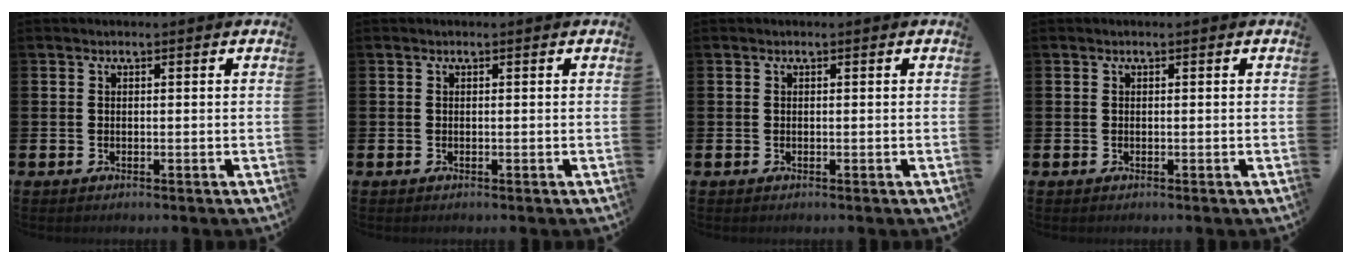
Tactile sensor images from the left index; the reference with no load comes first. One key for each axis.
{"total": 0.0}
{"total": 0.0}
{"total": 0.0}